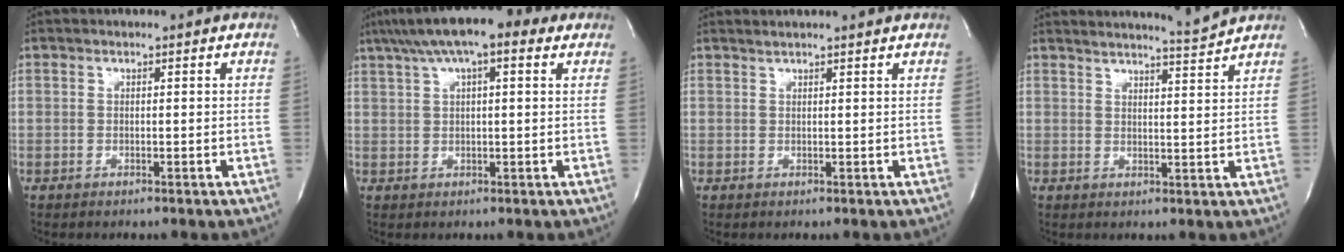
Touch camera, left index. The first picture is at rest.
{"total": 11.1, "force": [6.7, 2.9, 8.4], "torque": [-0.147, 0.036, 0.103]}
{"total": 3.4, "force": [3.2, -0.4, 1.1], "torque": [-0.019, 0.012, 0.037]}
{"total": 4.9, "force": [4.6, -1.7, 0.1], "torque": [-0.012, -0.028, 0.064]}